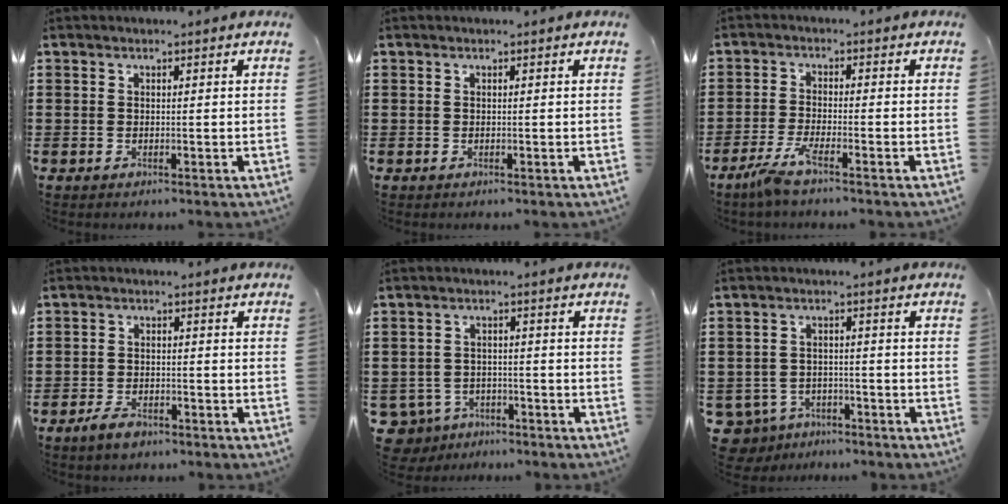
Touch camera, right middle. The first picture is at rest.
{"total": 0.0}
{"total": 3.5, "force": [-2.4, 0.1, 2.6], "torque": [-0.065, -0.009, -0.049]}
{"total": 2.6, "force": [-2.0, 1.2, 1.2], "torque": [-0.030, 0.001, -0.040]}
{"total": 3.5, "force": [-3.1, 1.6, 0.3], "torque": [-0.036, -0.006, -0.072]}
{"total": 3.6, "force": [-3.3, 1.4, 0.2], "torque": [-0.035, -0.005, -0.076]}